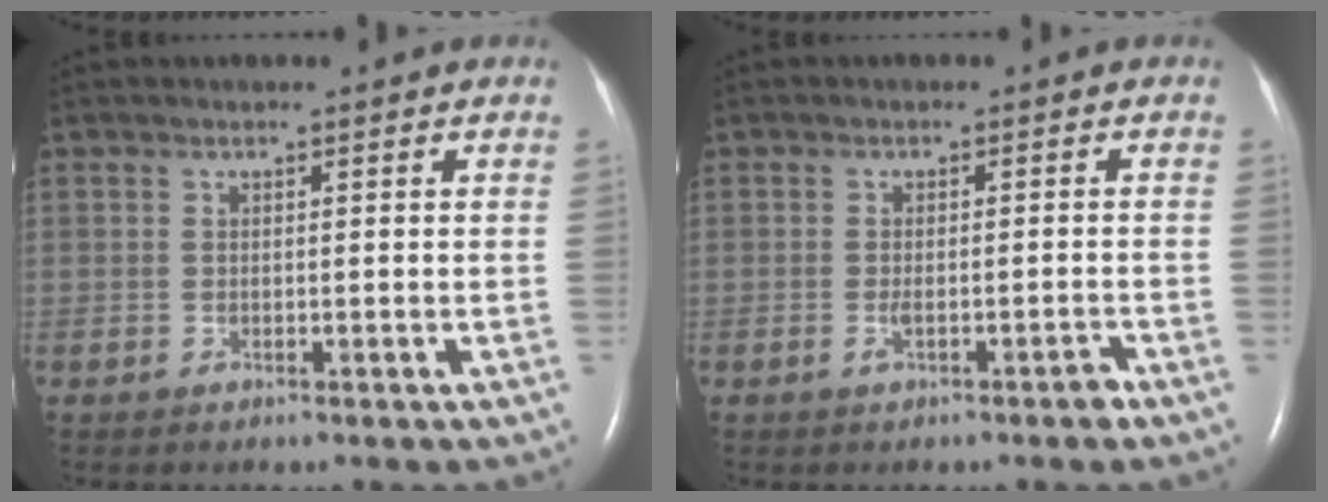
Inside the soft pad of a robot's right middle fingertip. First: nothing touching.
{"total": 2.3, "force": [-1.4, 0.5, 1.8], "torque": [-0.028, 0.001, -0.021]}